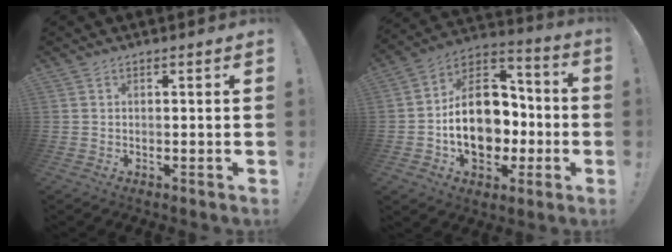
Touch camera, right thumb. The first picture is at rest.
{"total": 19.9, "force": [-3.6, 14.1, 13.6], "torque": [-0.225, 0.023, -0.046]}